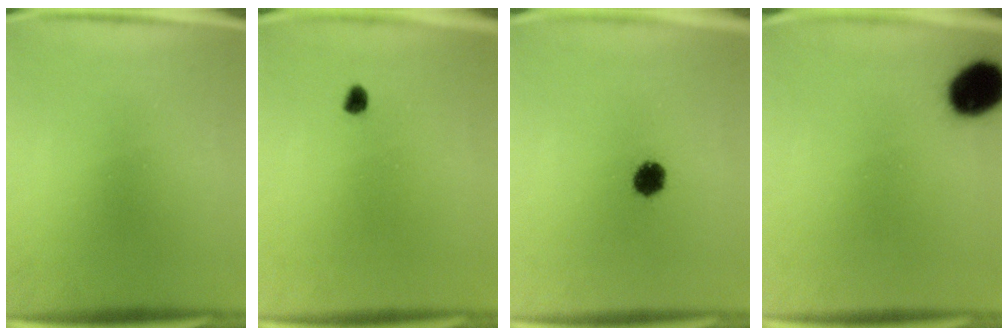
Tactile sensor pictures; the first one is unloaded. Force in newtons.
{"total": 1.5}
{"total": 5.0}
{"total": 9.8}